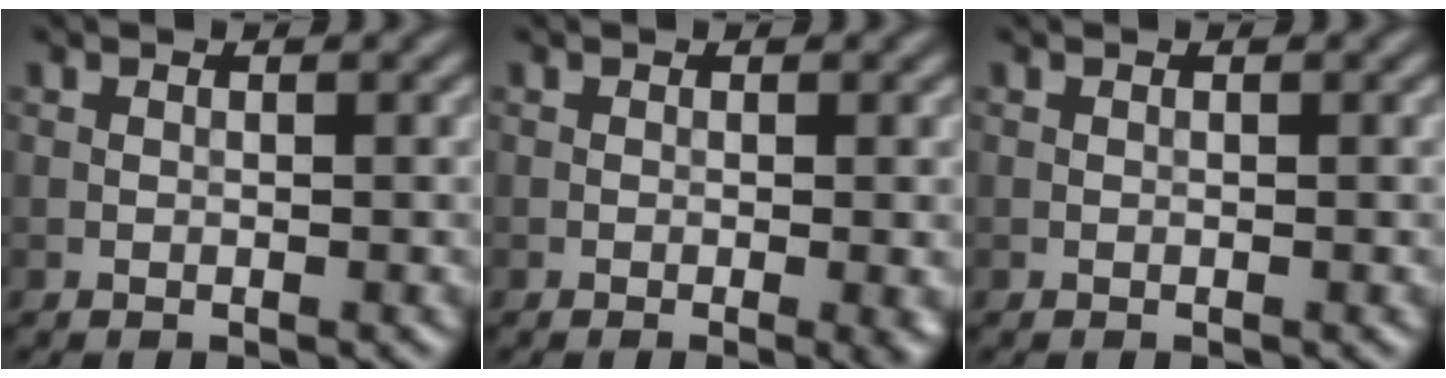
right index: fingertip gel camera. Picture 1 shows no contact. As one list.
[{"total": 1.8, "force": [-0.4, 0.3, 1.7], "torque": [-0.022, -0.005, -0.006]}, {"total": 0.0}]